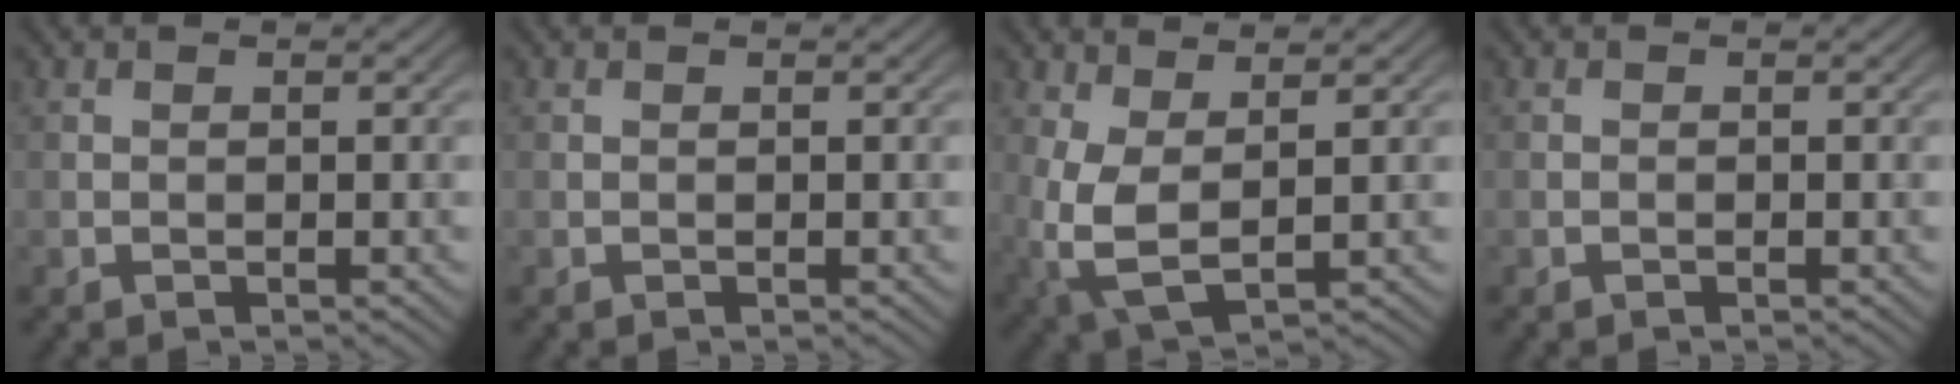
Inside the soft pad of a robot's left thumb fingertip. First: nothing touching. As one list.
[{"total": 0.0}, {"total": 6.5, "force": [0.8, 3.2, 5.6], "torque": [-0.146, -0.005, 0.014]}, {"total": 0.0}]